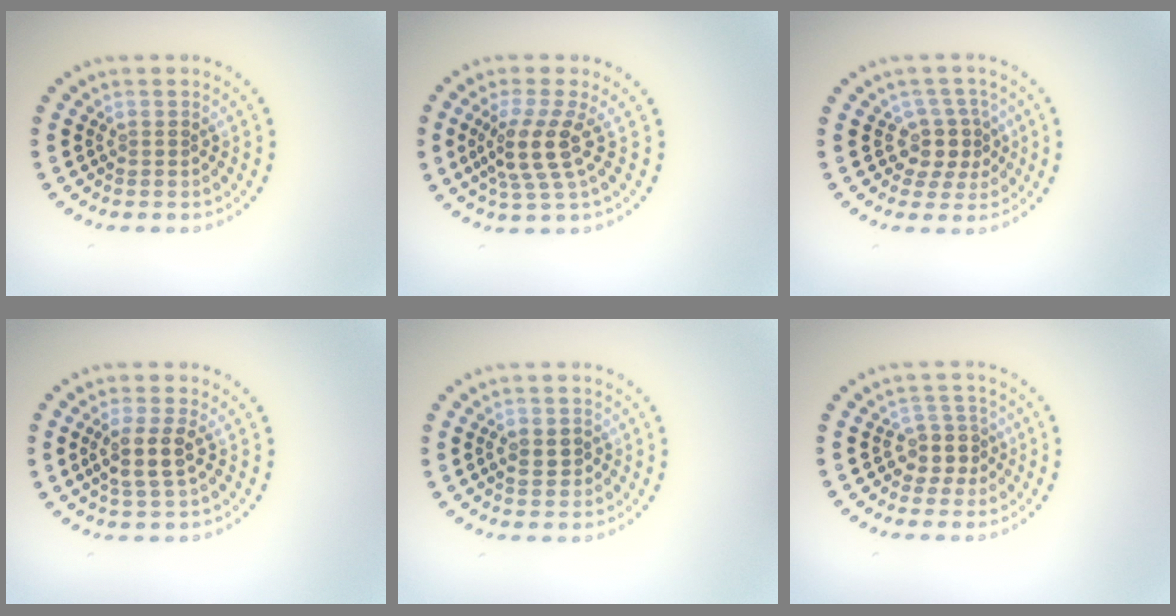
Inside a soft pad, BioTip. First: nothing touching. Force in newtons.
{"total": 3.8, "press": 2.9, "slide": 2.5}
{"total": 2.9, "press": 2.3, "slide": 1.8}
{"total": 2.9, "press": 2.5, "slide": 1.4}
{"total": 2.2, "press": 2.2, "slide": 0.1}
{"total": 2.7, "press": 2.2, "slide": 1.5}